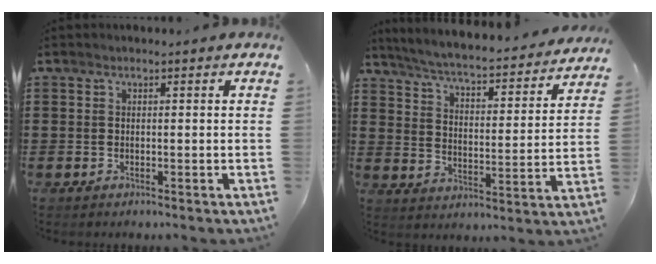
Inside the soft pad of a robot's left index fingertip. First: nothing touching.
{"total": 4.7, "force": [4.4, -0.3, 1.5], "torque": [-0.052, -0.040, 0.067]}